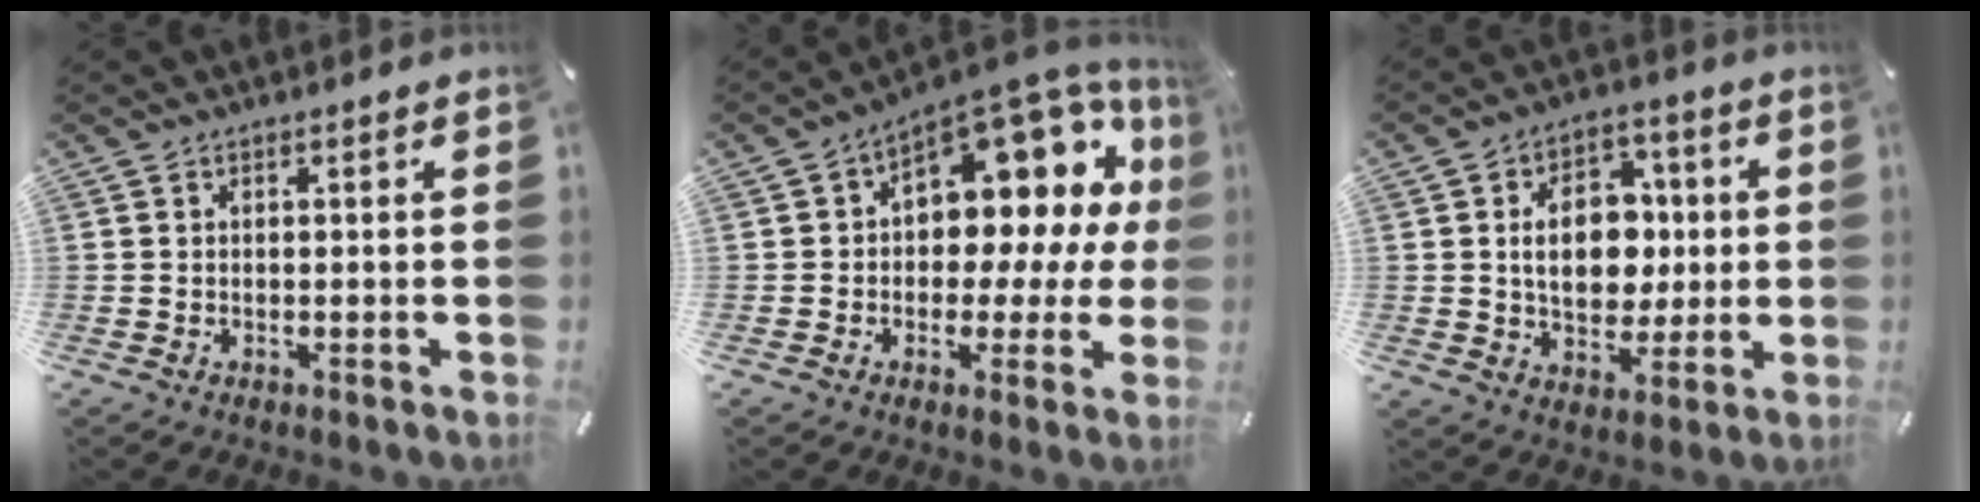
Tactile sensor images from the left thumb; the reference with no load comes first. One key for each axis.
{"total": 13.2, "fx": 6.5, "fy": 8.1, "fz": 8.1, "tx": -0.097, "ty": -0.075, "tz": 0.109}
{"total": 13.0, "fx": 0.8, "fy": 9.7, "fz": 8.6, "tx": -0.144, "ty": 0.013, "tz": 0.016}